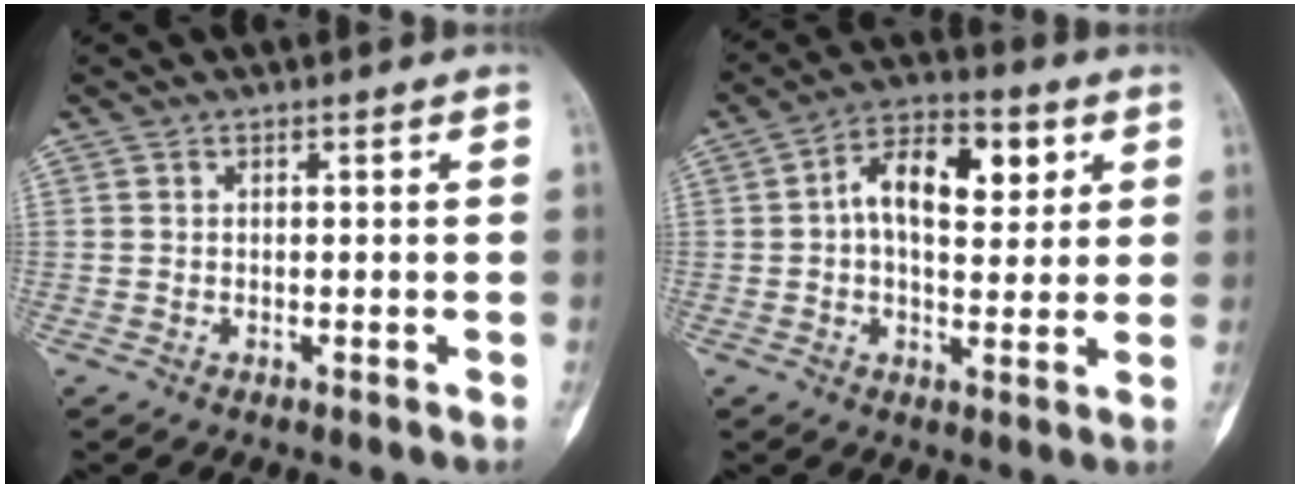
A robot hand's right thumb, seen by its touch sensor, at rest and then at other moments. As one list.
[{"total": 12.8, "force": [3.1, 7.1, 10.3], "torque": [-0.134, 0.010, 0.041]}]